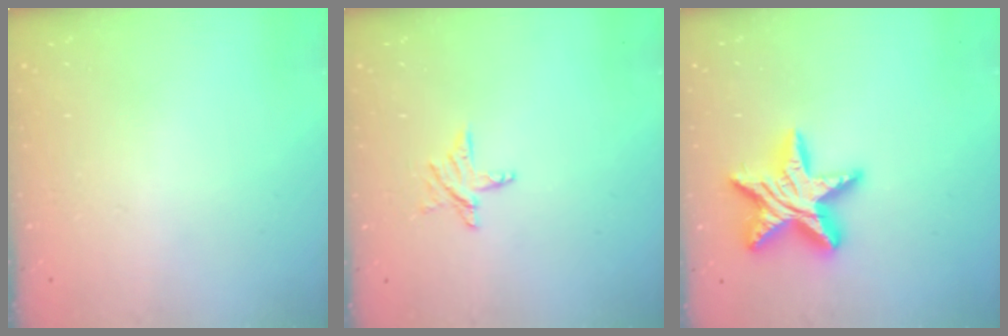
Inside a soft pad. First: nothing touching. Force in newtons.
{"total": 5.2, "press": 5.2, "slide": 0.5}
{"total": 17.3, "press": 17.2, "slide": 1.3}